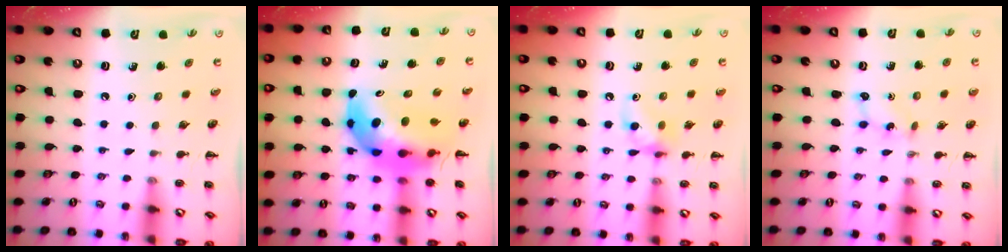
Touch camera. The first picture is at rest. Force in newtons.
{"total": 12.5, "press": 12.0, "slide": 3.5}
{"total": 8.7, "press": 8.6, "slide": 1.0}
{"total": 2.7, "press": 2.6, "slide": 0.8}